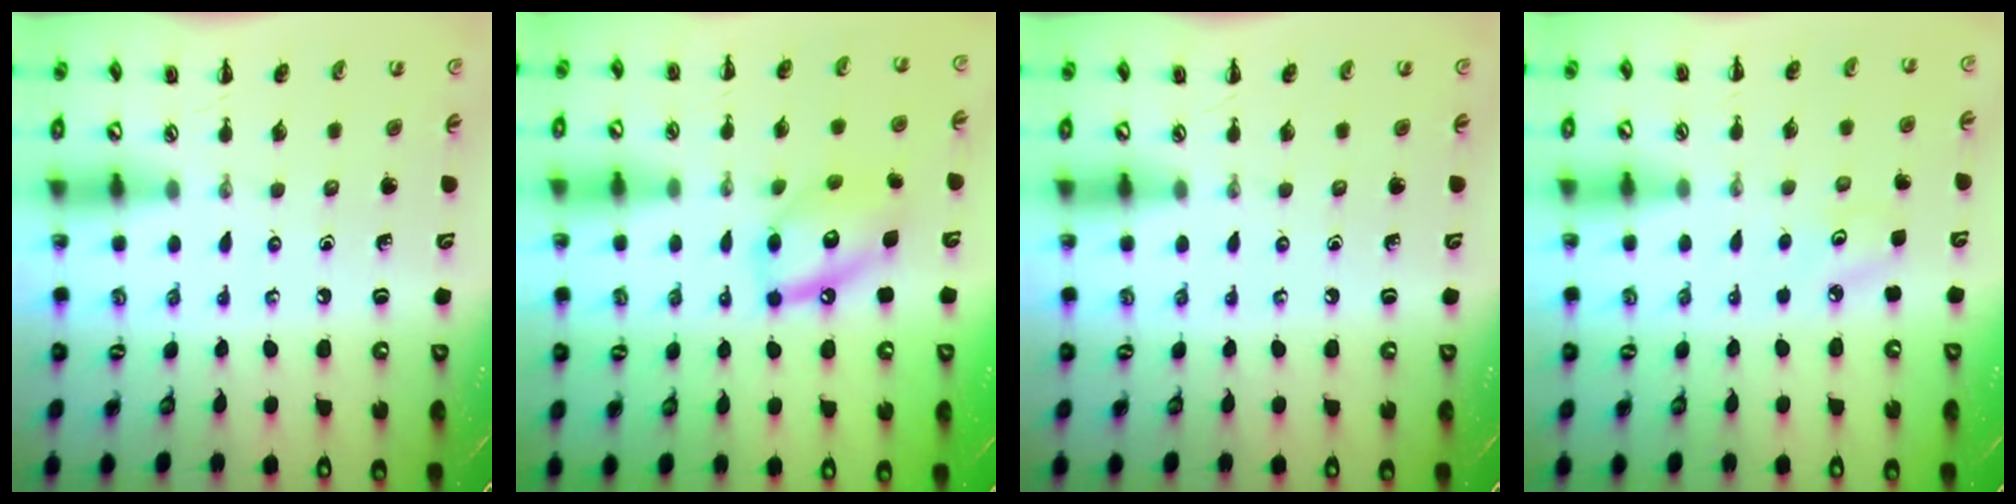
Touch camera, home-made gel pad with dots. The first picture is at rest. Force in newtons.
{"total": 13.8, "press": 13.7, "slide": 1.9}
{"total": 0.0}
{"total": 4.7, "press": 4.5, "slide": 1.4}